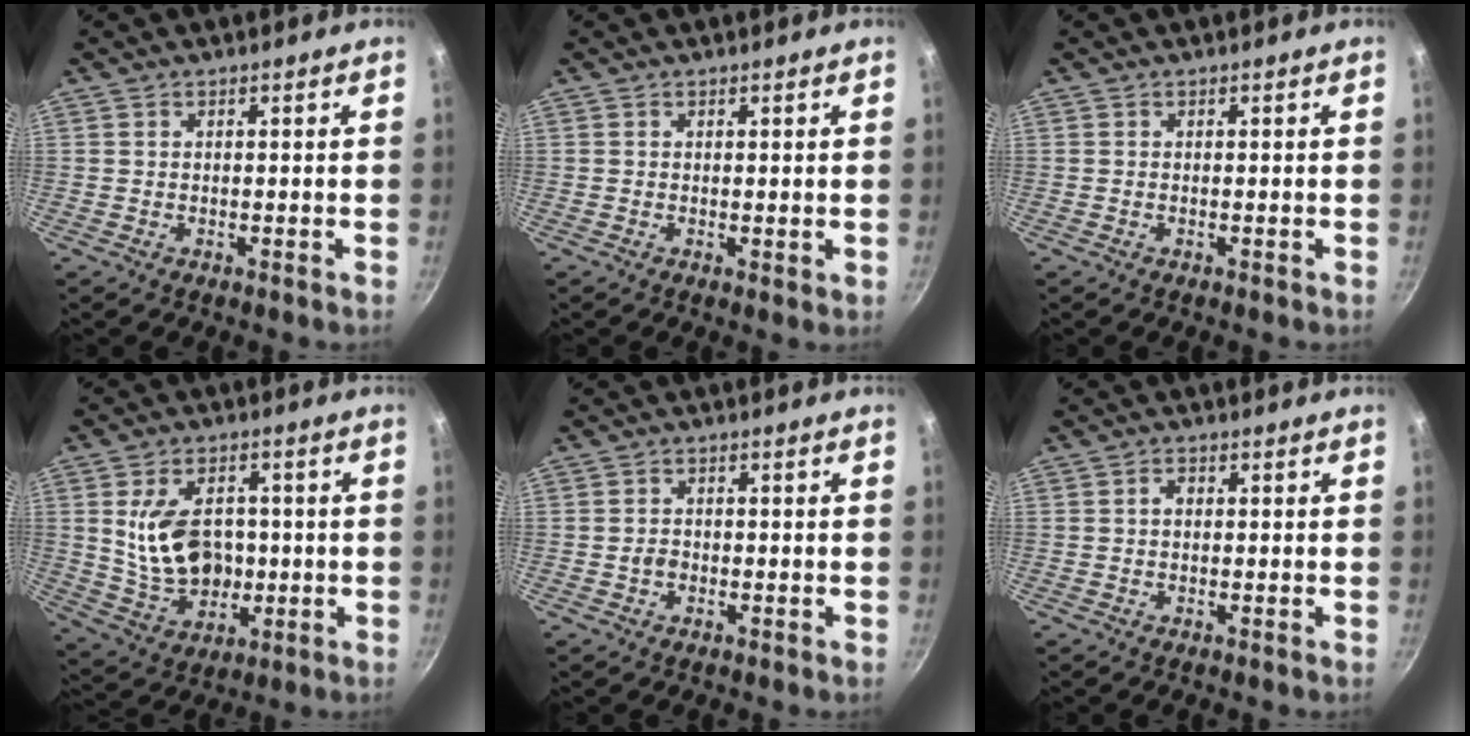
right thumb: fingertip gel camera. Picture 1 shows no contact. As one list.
[{"total": 0.6, "force": [0.3, 0.3, 0.5], "torque": [-0.006, -0.005, 0.003]}, {"total": 0.0}, {"total": 13.7, "force": [0.7, 9.7, 9.6], "torque": [-0.139, -0.002, 0.025]}, {"total": 2.0, "force": [-0.6, 1.5, 1.1], "torque": [-0.014, 0.010, -0.011]}, {"total": 1.8, "force": [0.1, 1.3, 1.2], "torque": [-0.017, 0.005, 0.000]}]